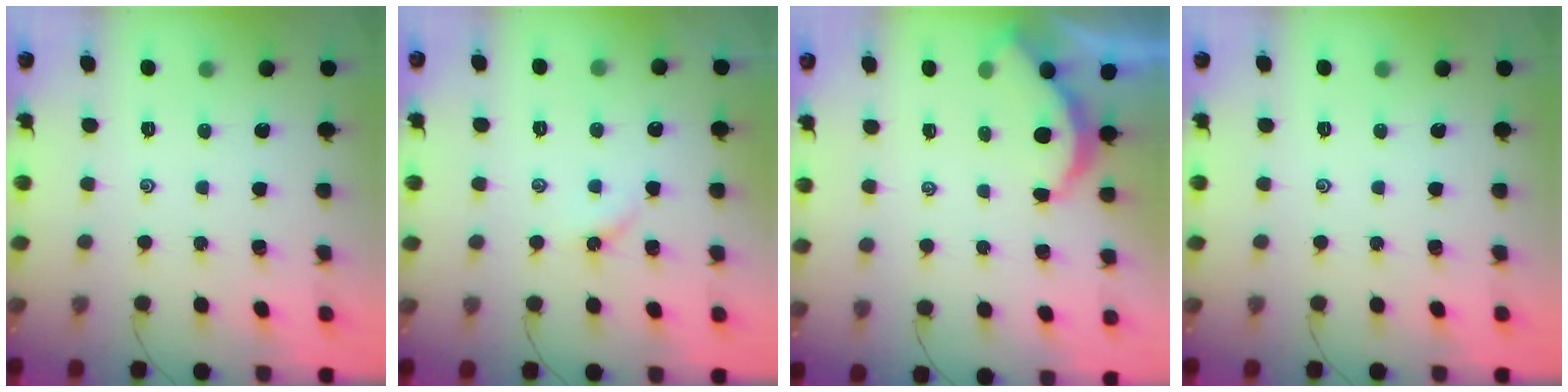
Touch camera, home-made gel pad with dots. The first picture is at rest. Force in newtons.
{"total": 2.5, "press": 2.4, "slide": 0.6}
{"total": 2.6, "press": 2.6, "slide": 0.3}
{"total": 0.0}